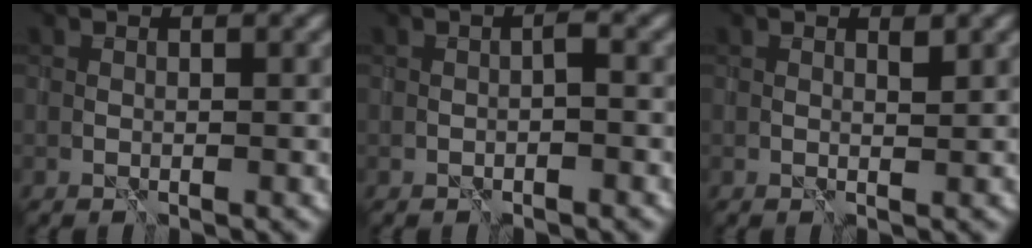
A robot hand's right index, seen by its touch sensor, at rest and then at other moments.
{"total": 1.0, "force": [-0.5, 0.1, 0.9], "torque": [-0.016, 0.002, -0.007]}
{"total": 0.5, "force": [0.4, 0.1, 0.3], "torque": [-0.006, -0.003, 0.007]}